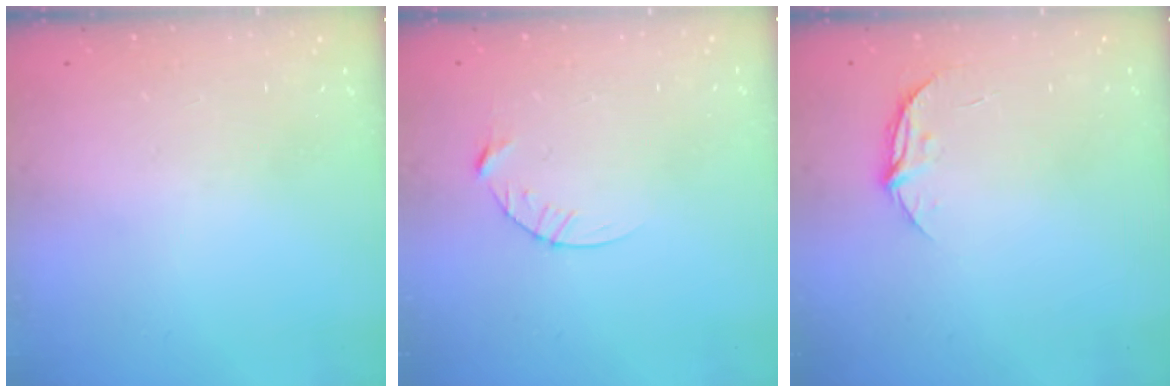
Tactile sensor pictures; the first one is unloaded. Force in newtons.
{"total": 4.1, "press": 4.1, "slide": 0.5}
{"total": 5.3, "press": 5.3, "slide": 0.5}